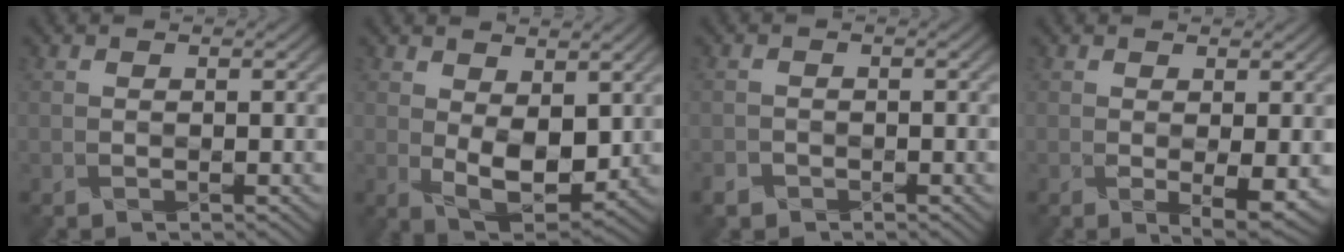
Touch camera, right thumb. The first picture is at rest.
{"total": 5.9, "force": [1.2, 3.4, 4.7], "torque": [-0.097, -0.015, 0.033]}
{"total": 1.5, "force": [-1.4, 0.4, -0.4], "torque": [0.001, -0.010, -0.022]}
{"total": 3.0, "force": [-0.1, 0.6, 3.0], "torque": [-0.054, -0.011, 0.008]}